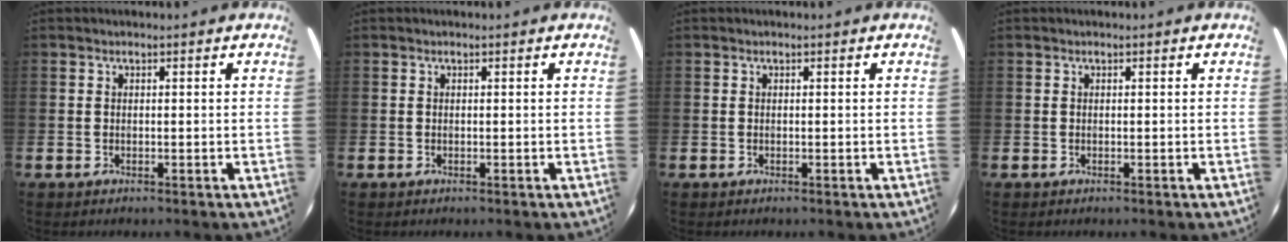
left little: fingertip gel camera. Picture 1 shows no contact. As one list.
[{"total": 0.0}, {"total": 0.0}, {"total": 0.0}]